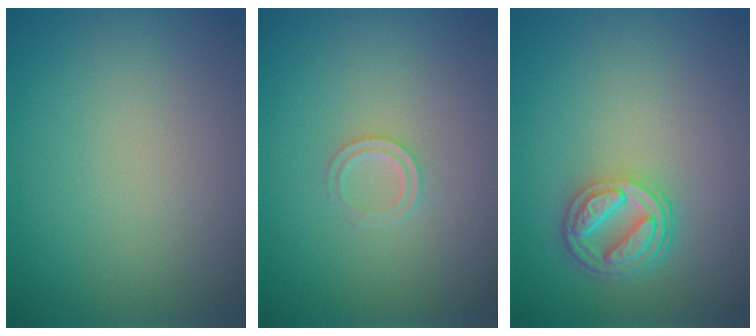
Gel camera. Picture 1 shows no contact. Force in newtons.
{"total": 1.2, "press": 1.2, "slide": 0.2}
{"total": 4.5, "press": 3.5, "slide": 2.8}